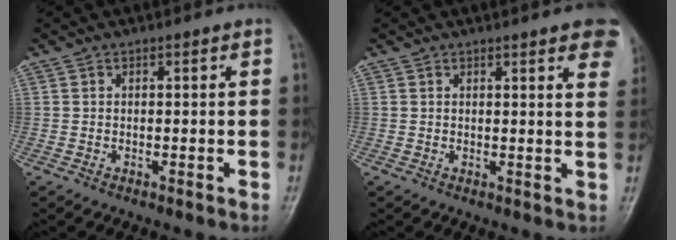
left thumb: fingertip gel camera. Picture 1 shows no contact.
{"total": 9.1, "force": [5.8, 2.0, 6.7], "torque": [-0.057, -0.013, 0.056]}